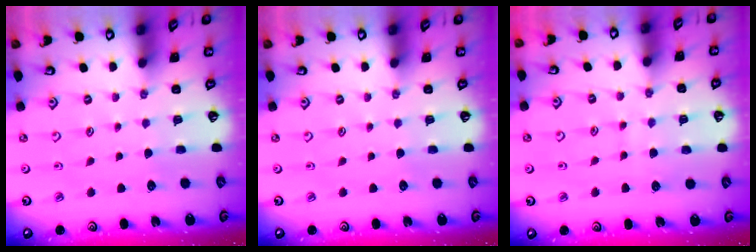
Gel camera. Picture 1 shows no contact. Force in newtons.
{"total": 0.0}
{"total": 6.8, "press": 6.7, "slide": 0.4}